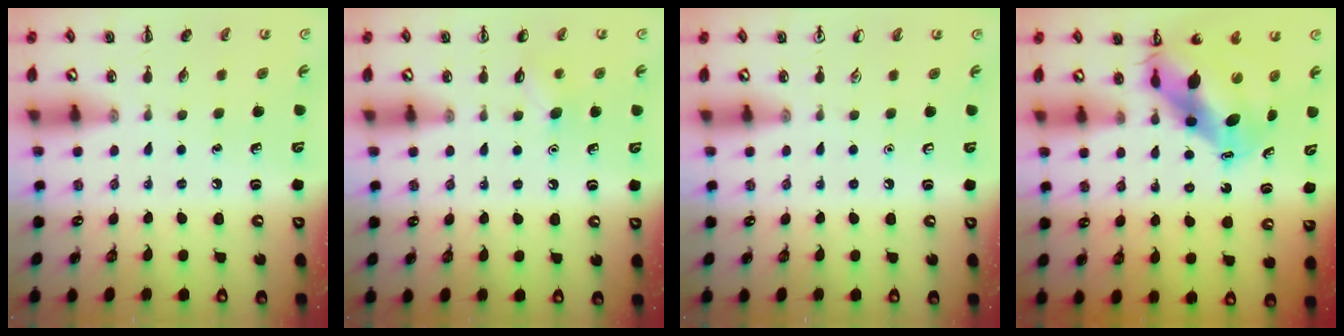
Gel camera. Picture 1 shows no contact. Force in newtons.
{"total": 6.7, "press": 6.5, "slide": 1.6}
{"total": 0.0}
{"total": 10.1, "press": 9.7, "slide": 2.8}